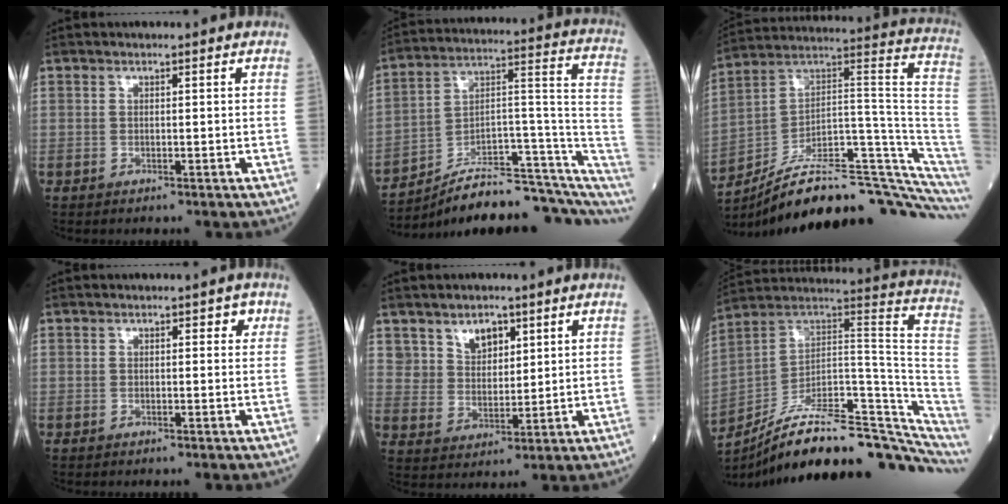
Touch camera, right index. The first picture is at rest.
{"total": 20.4, "force": [-15.9, 5.2, 11.7], "torque": [-0.117, 0.068, -0.233]}
{"total": 24.5, "force": [-17.7, 3.1, 16.6], "torque": [-0.162, 0.065, -0.270]}
{"total": 1.3, "force": [0.6, 0.8, 0.9], "torque": [-0.003, 0.004, 0.003]}
{"total": 6.0, "force": [3.9, 3.7, 2.7], "torque": [-0.048, 0.006, 0.082]}
{"total": 25.8, "force": [-17.7, 7.0, 17.5], "torque": [-0.189, 0.055, -0.264]}